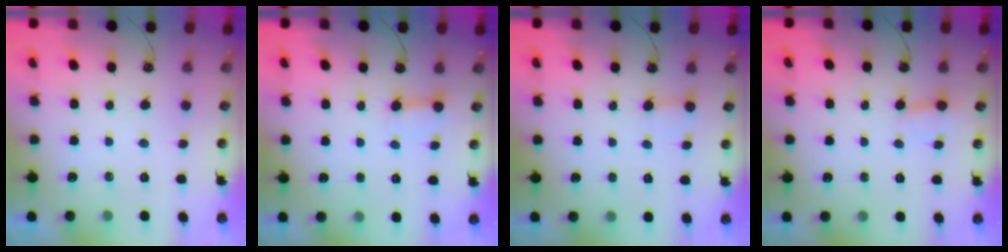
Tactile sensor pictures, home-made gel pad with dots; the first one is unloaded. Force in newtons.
{"total": 3.5, "press": 3.5, "slide": 0.1}
{"total": 2.1, "press": 2.1, "slide": 0.2}
{"total": 2.6, "press": 2.6, "slide": 0.2}